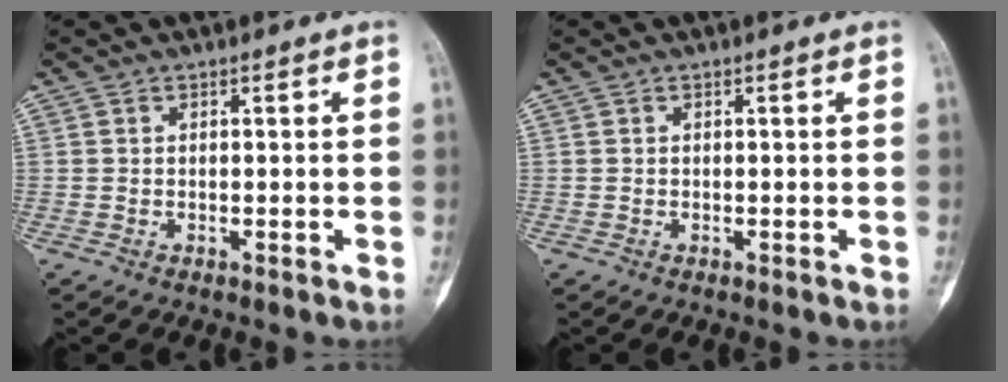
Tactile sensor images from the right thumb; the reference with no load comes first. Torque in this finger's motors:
{"motor_torque": [0.02, 0.02, 0.00, -0.03, 0.03]}